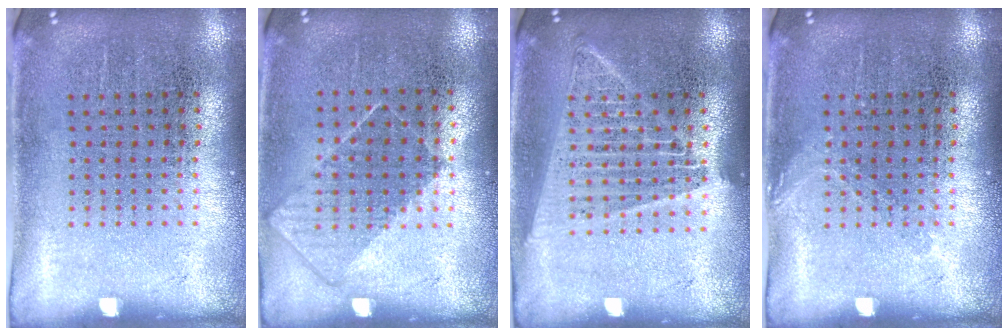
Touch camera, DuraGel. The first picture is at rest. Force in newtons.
{"total": 0.8, "press": 0.7, "slide": 0.4}
{"total": 1.5, "press": 1.4, "slide": 0.7}
{"total": 0.8, "press": 0.8, "slide": 0.2}